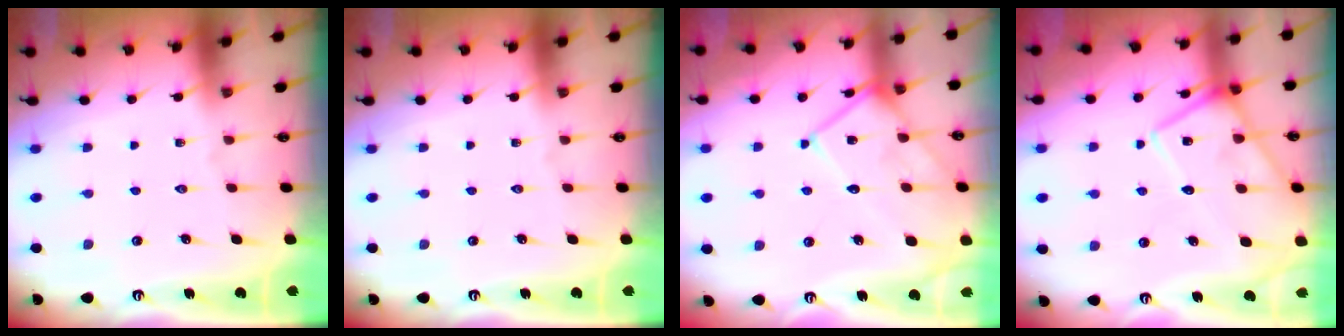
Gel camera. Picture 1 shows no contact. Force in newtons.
{"total": 0.0}
{"total": 14.8, "press": 14.7, "slide": 1.2}
{"total": 12.9, "press": 12.9, "slide": 1.0}